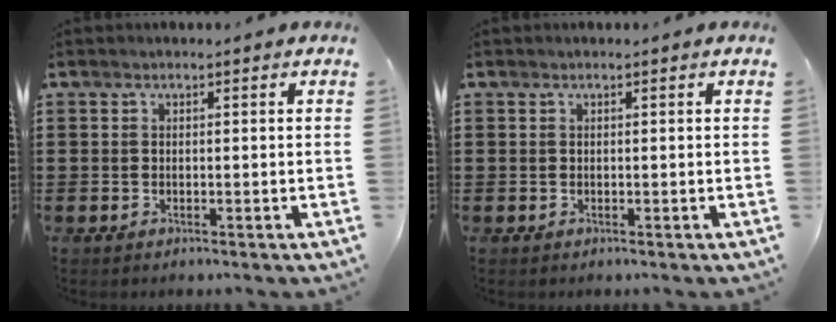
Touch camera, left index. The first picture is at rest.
{"total": 0.0}